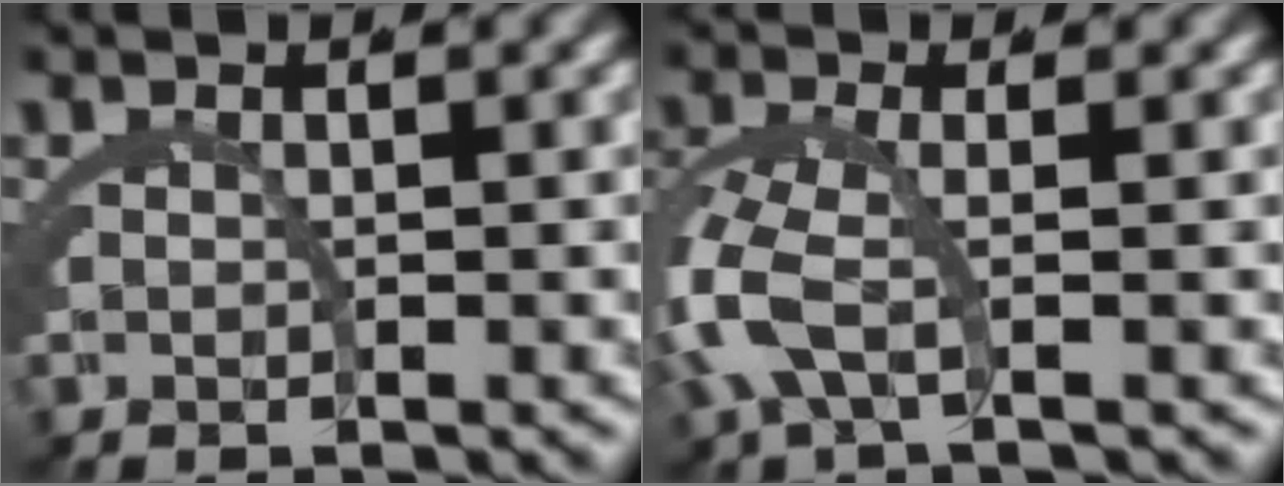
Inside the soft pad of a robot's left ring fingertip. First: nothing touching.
{"total": 4.0, "force": [-0.9, 1.5, 3.6], "torque": [-0.112, -0.021, -0.005]}